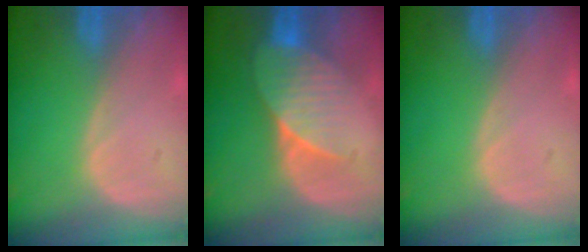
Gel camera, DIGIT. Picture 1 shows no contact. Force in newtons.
{"total": 7.3, "press": 6.8, "slide": 2.8}
{"total": 0.0}